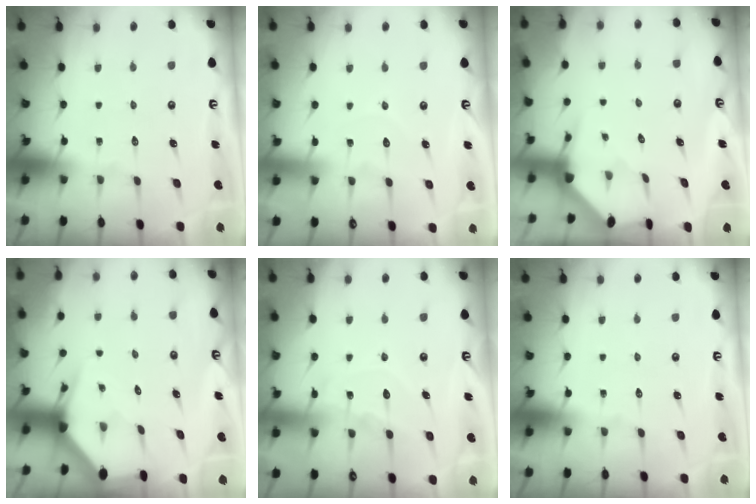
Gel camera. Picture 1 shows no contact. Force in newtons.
{"total": 2.8, "press": 2.8, "slide": 0.3}
{"total": 3.1, "press": 3.1, "slide": 0.3}
{"total": 3.3, "press": 3.2, "slide": 0.5}
{"total": 10.7, "press": 10.6, "slide": 0.9}
{"total": 0.0}